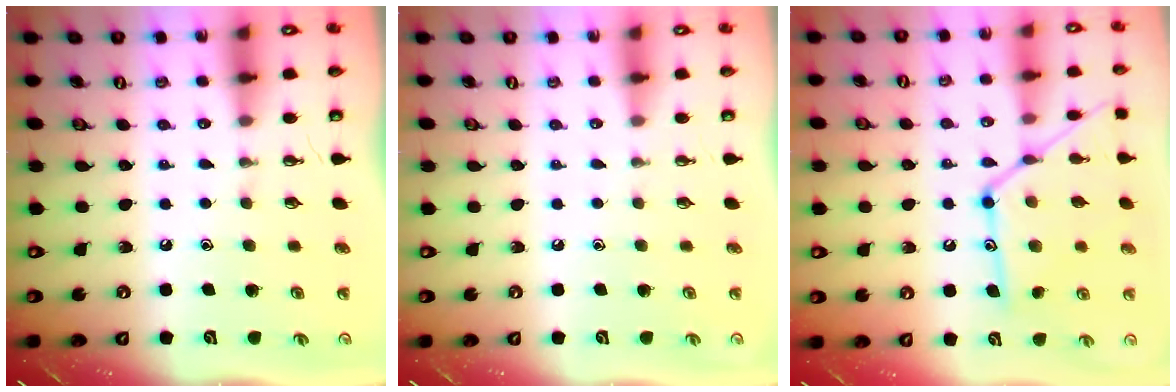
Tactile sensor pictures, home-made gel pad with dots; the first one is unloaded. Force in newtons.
{"total": 0.0}
{"total": 17.5, "press": 17.4, "slide": 1.2}